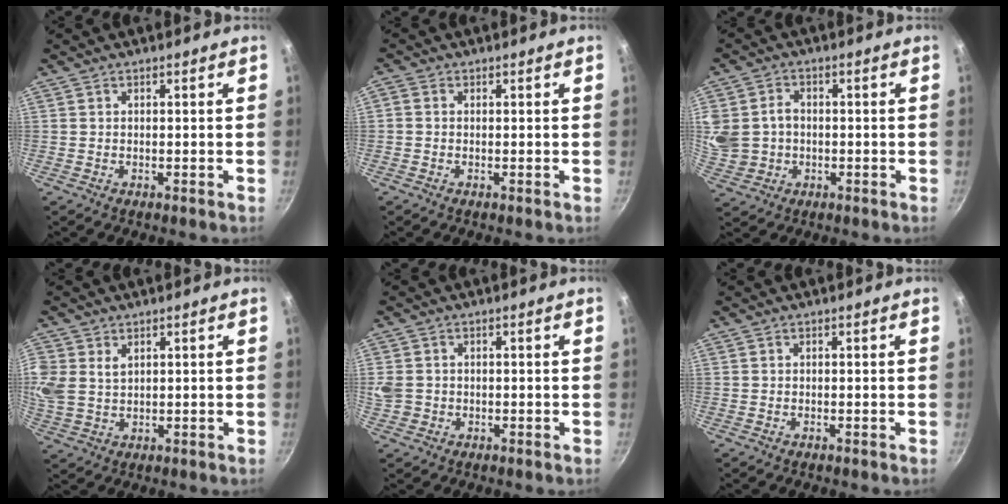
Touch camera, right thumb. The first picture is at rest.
{"total": 1.1, "force": [-0.1, 0.8, 0.8], "torque": [-0.020, 0.005, -0.007]}
{"total": 11.7, "force": [0.4, 10.2, 5.8], "torque": [-0.132, 0.019, 0.017]}
{"total": 10.9, "force": [3.5, 8.2, 6.2], "torque": [-0.159, 0.020, 0.078]}
{"total": 3.8, "force": [-0.1, 3.3, 1.8], "torque": [-0.033, 0.000, 0.000]}
{"total": 0.0}